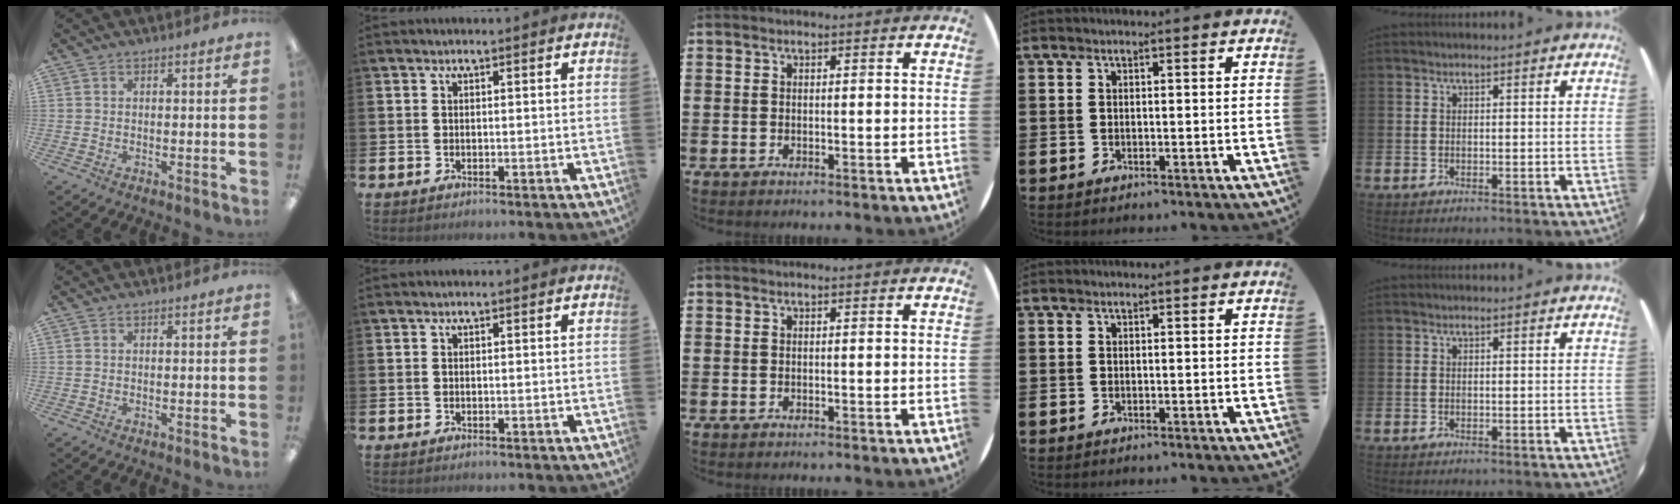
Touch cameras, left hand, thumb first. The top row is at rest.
{}